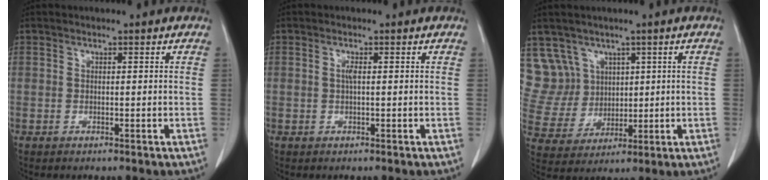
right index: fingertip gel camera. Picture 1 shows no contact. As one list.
[{"total": 1.0, "force": [0.2, 0.2, 1.0], "torque": [-0.022, 0.000, 0.001]}, {"total": 8.6, "force": [4.4, 7.3, 0.3], "torque": [-0.016, 0.034, 0.105]}]